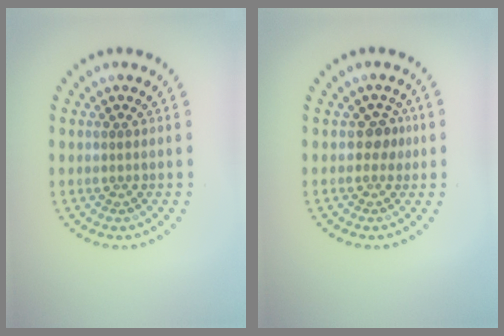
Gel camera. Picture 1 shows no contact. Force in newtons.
{"total": 1.4, "press": 1.3, "slide": 0.7}